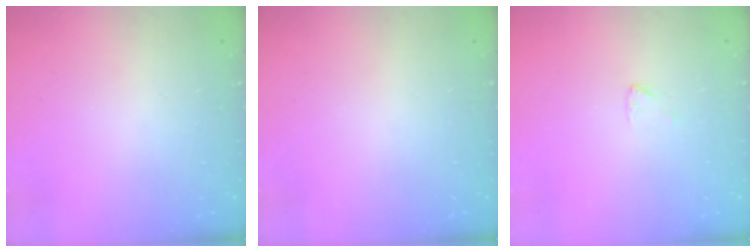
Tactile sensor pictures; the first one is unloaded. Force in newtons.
{"total": 0.0}
{"total": 3.4, "press": 3.4, "slide": 0.2}